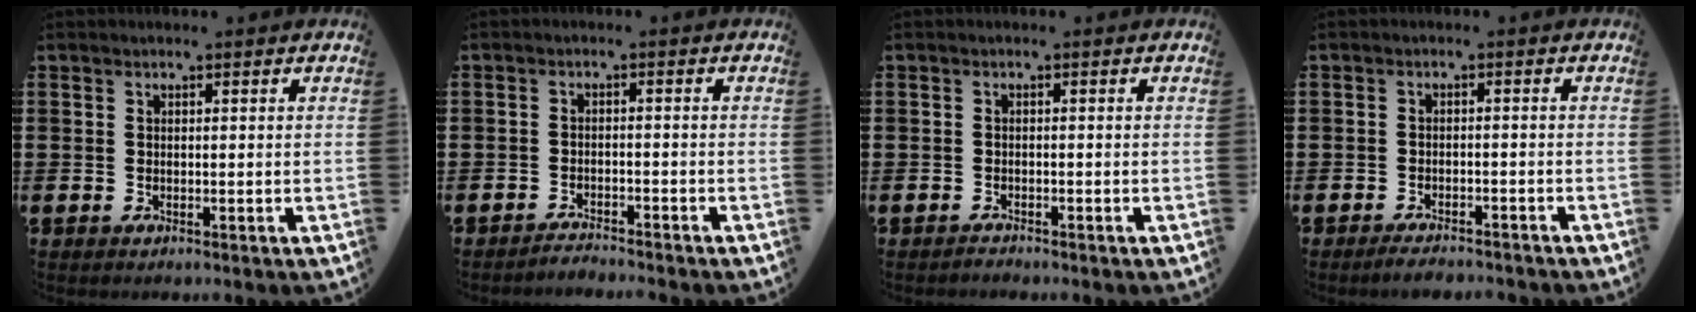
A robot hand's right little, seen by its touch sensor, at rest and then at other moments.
{"total": 1.8, "force": [-1.7, -0.2, -0.2], "torque": [-0.001, 0.005, -0.037]}
{"total": 0.7, "force": [-0.7, 0.1, 0.0], "torque": [-0.003, -0.002, -0.014]}
{"total": 1.8, "force": [-1.7, 0.0, 0.5], "torque": [-0.012, 0.004, -0.033]}